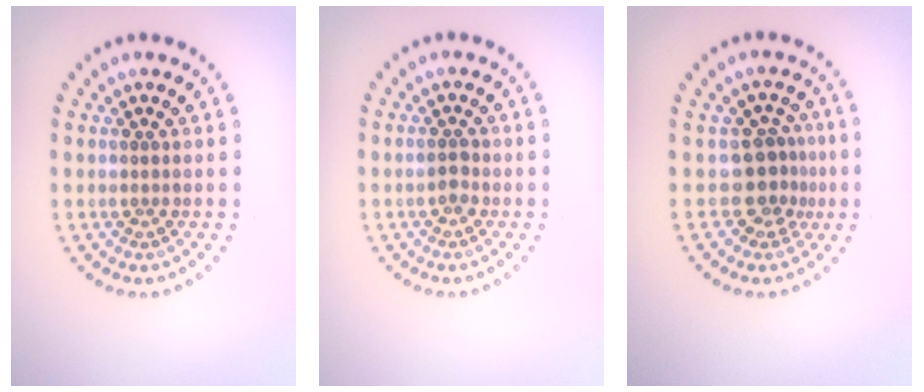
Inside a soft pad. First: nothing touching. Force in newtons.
{"total": 1.1, "press": 1.1, "slide": 0.3}
{"total": 2.8, "press": 2.1, "slide": 1.9}